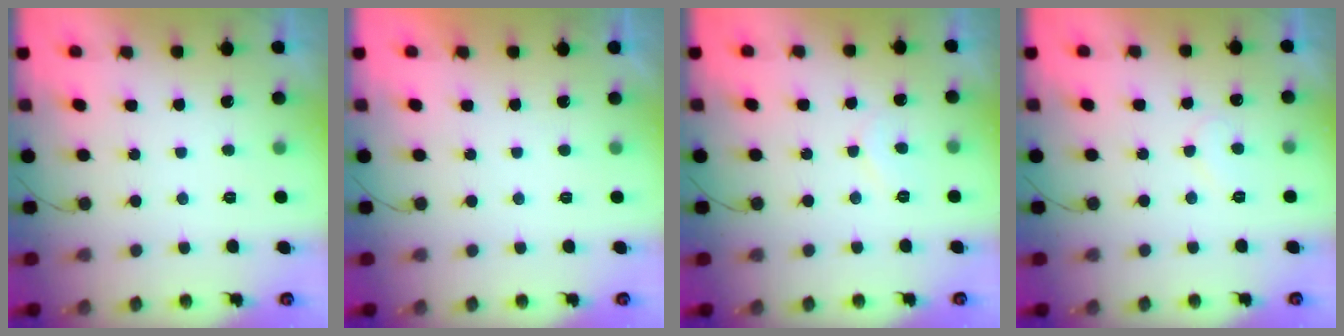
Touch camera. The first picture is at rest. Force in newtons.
{"total": 1.8, "press": 1.7, "slide": 0.1}
{"total": 4.8, "press": 4.8, "slide": 0.5}
{"total": 6.2, "press": 6.2, "slide": 0.4}